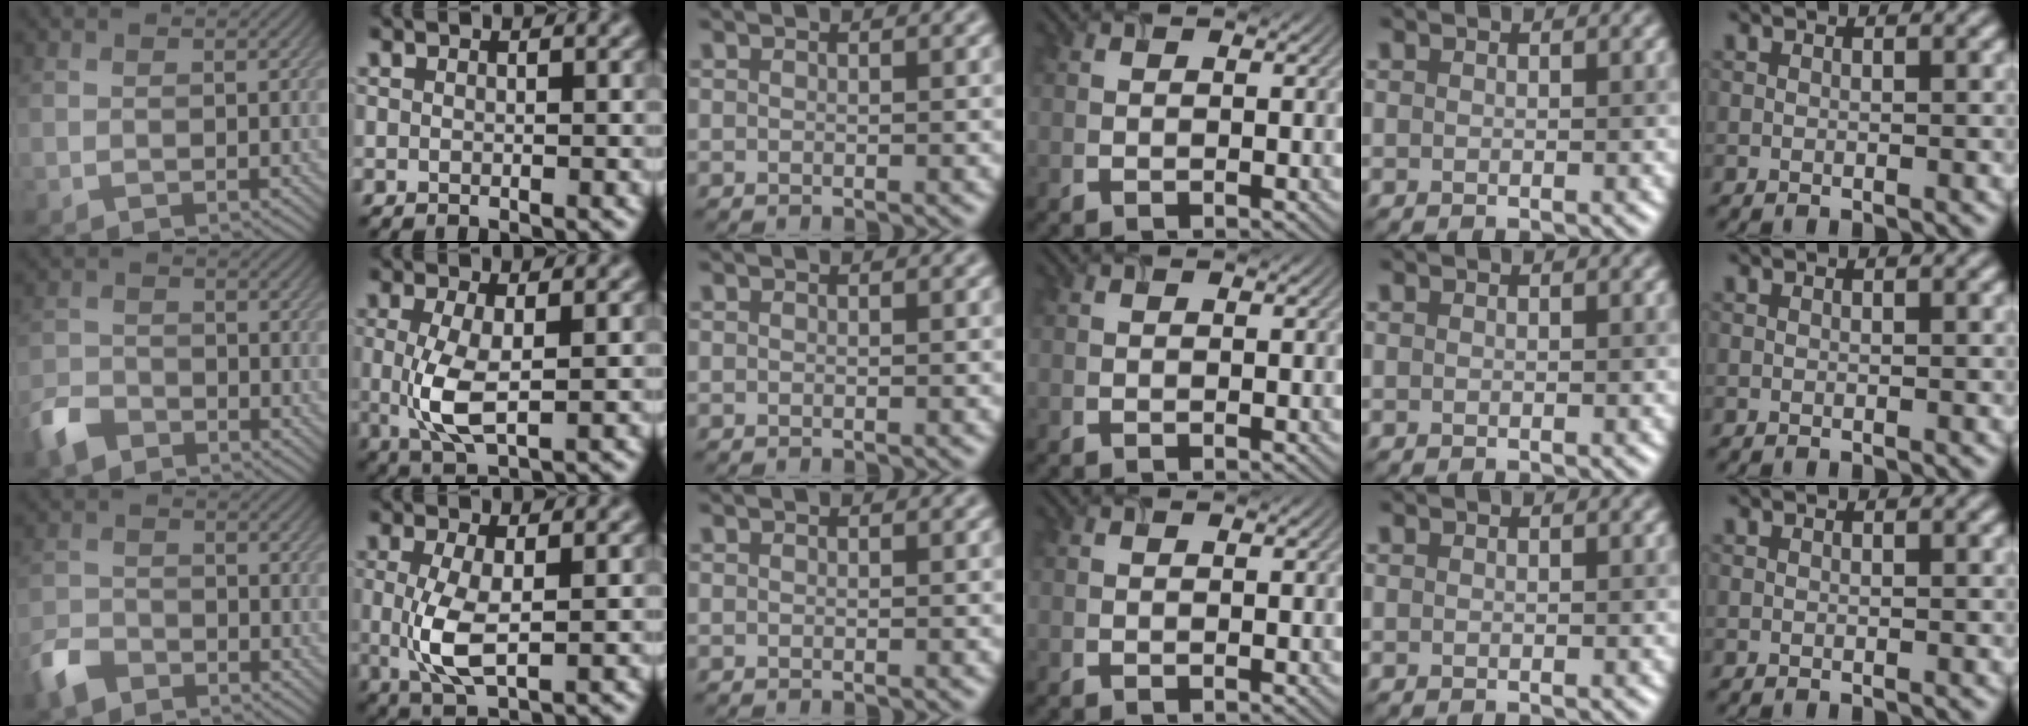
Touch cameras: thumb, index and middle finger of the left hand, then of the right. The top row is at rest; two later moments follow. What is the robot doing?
{"motion": "insert", "object": "airpods case & airpods"}